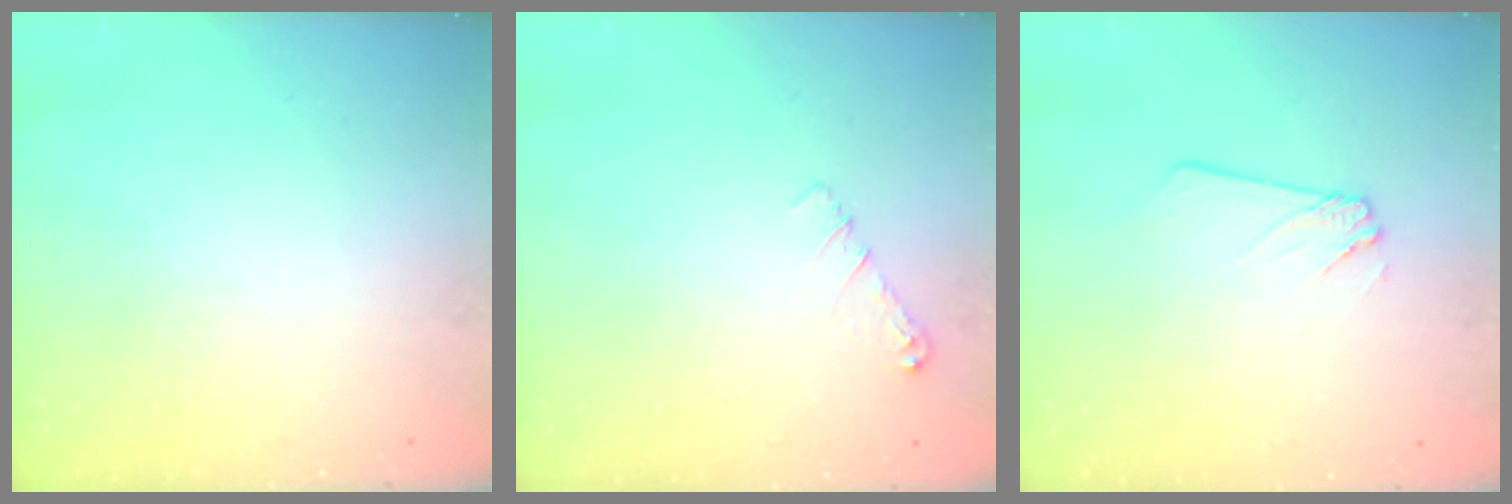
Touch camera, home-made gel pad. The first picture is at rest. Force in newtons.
{"total": 4.1, "press": 4.1, "slide": 0.6}
{"total": 2.4, "press": 2.4, "slide": 0.2}